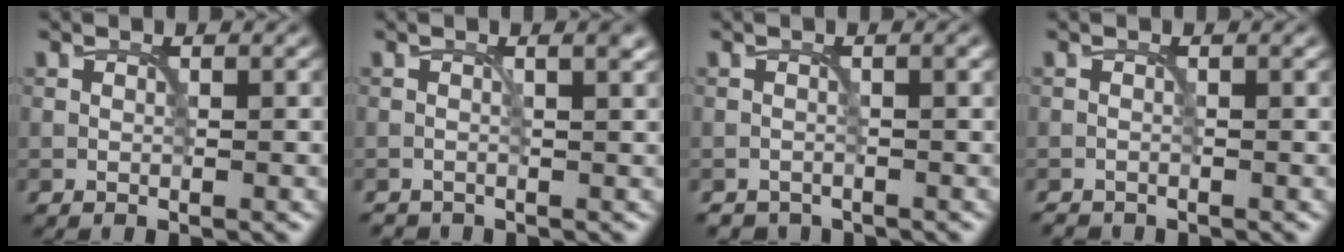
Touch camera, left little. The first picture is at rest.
{"total": 1.1, "force": [-0.3, 0.5, 1.0], "torque": [-0.010, -0.004, -0.005]}
{"total": 1.3, "force": [-1.2, 0.4, 0.3], "torque": [-0.002, -0.004, -0.021]}
{"total": 1.1, "force": [-1.0, 0.3, 0.1], "torque": [-0.002, -0.005, -0.019]}